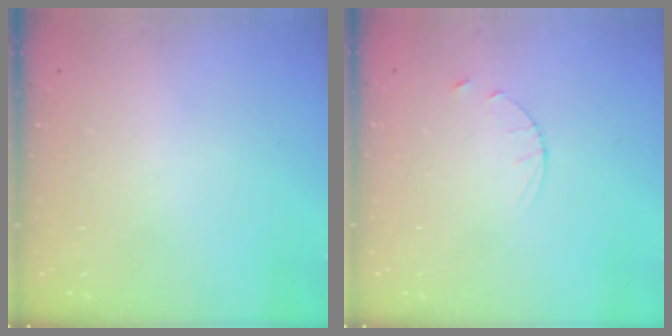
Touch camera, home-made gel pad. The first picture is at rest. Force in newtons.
{"total": 3.0, "press": 2.9, "slide": 0.4}